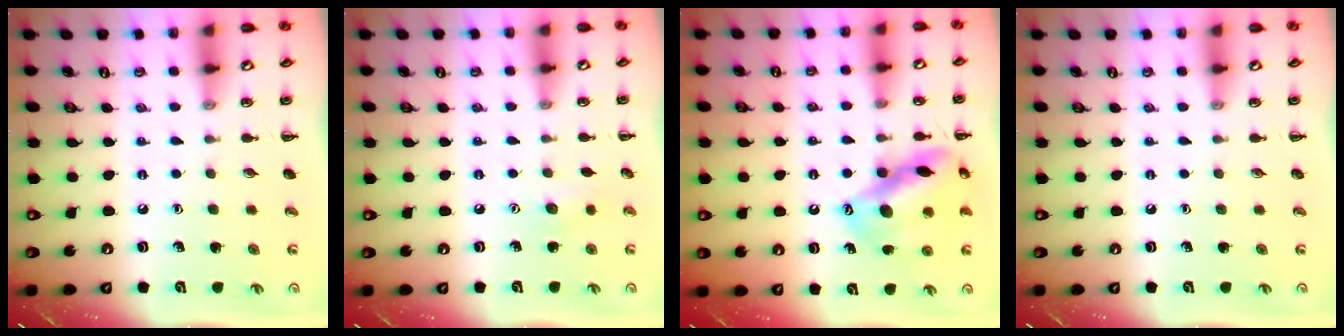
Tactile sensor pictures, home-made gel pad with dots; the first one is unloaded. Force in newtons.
{"total": 5.8, "press": 5.7, "slide": 1.3}
{"total": 15.7, "press": 15.5, "slide": 2.4}
{"total": 0.0}